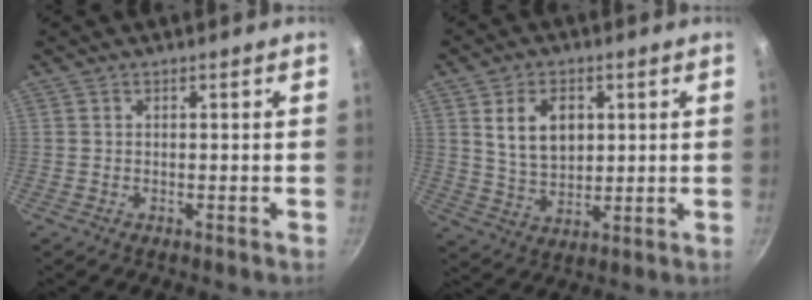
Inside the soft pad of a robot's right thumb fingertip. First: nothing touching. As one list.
[{"total": 9.7, "force": [2.7, 6.6, 6.6], "torque": [-0.096, -0.014, 0.058]}]